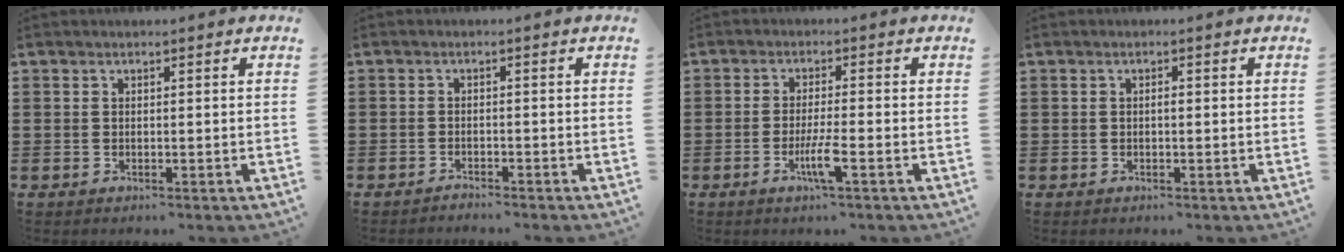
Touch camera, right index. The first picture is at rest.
{"total": 1.4, "force": [-1.4, 0.1, -0.1], "torque": [-0.003, 0.005, -0.031]}
{"total": 4.5, "force": [-2.0, 0.1, 4.0], "torque": [-0.081, -0.015, -0.038]}
{"total": 0.7, "force": [-0.1, 0.2, 0.7], "torque": [-0.014, -0.004, -0.001]}